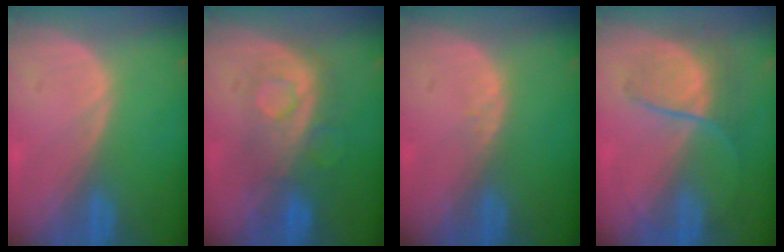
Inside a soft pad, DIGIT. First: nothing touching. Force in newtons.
{"total": 7.7, "press": 7.6, "slide": 1.5}
{"total": 0.7, "press": 0.6, "slide": 0.2}
{"total": 6.6, "press": 6.2, "slide": 2.3}